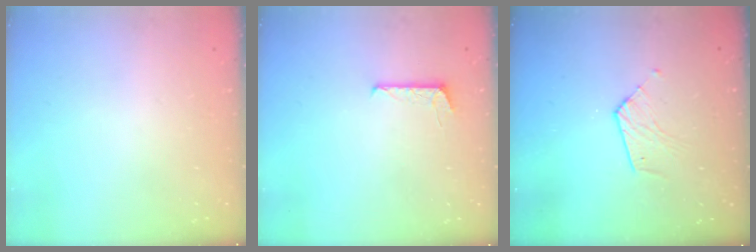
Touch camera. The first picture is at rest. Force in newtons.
{"total": 5.1, "press": 5.1, "slide": 0.5}
{"total": 5.9, "press": 5.8, "slide": 0.5}